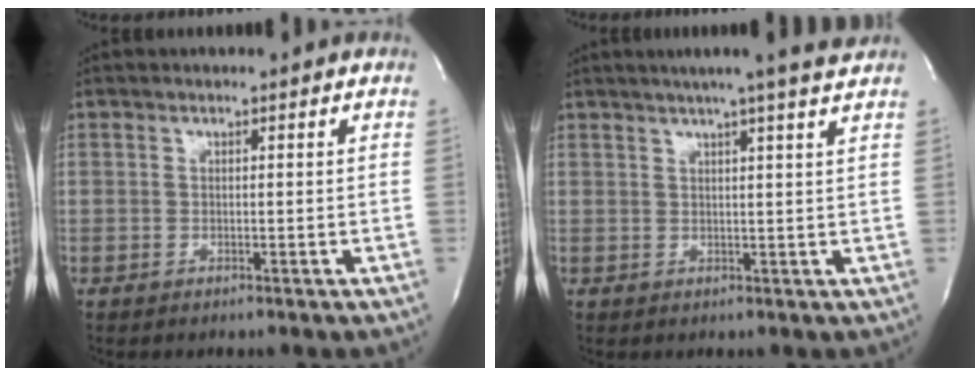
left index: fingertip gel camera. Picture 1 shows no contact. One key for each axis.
{"total": 8.4, "fx": 6.8, "fy": -1.2, "fz": 4.7, "tx": -0.073, "ty": 0.003, "tz": 0.075}